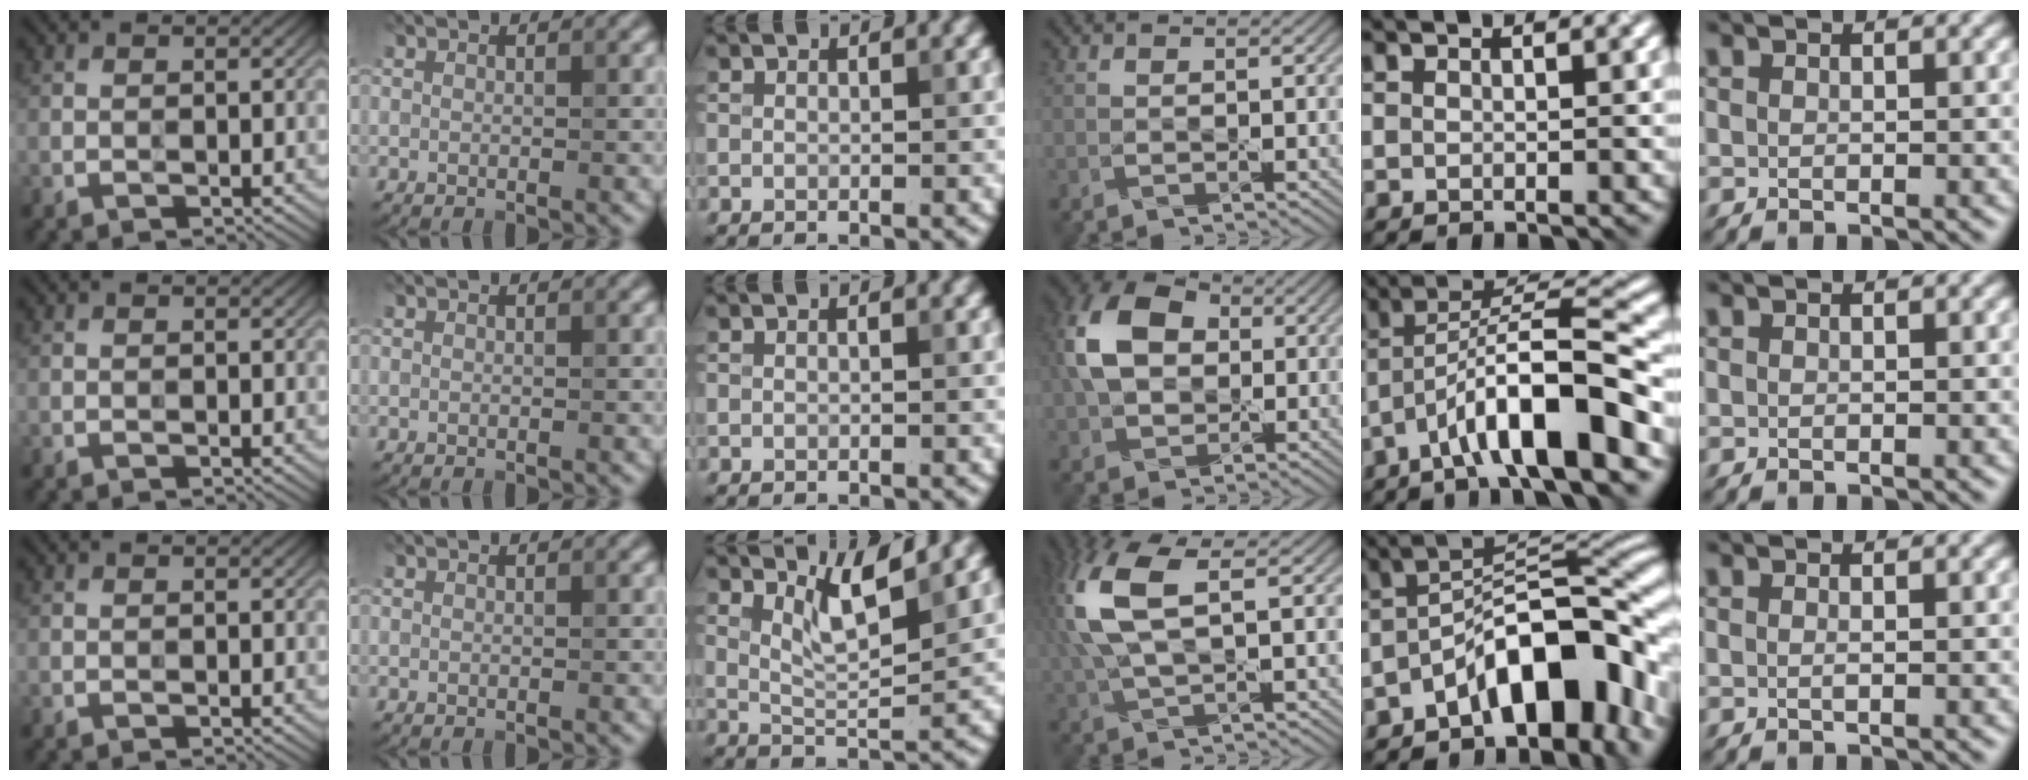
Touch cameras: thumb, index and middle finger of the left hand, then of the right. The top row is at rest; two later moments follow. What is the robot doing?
{"motion": "cut", "object": "origami paper"}